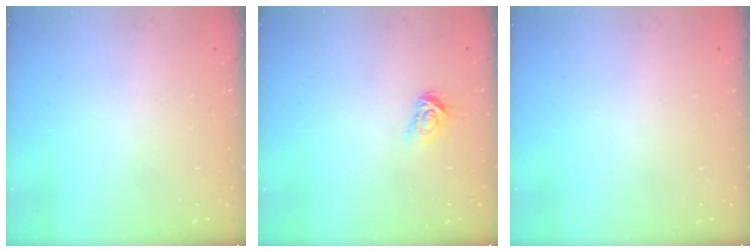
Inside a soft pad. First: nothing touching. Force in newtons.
{"total": 3.6, "press": 3.6, "slide": 0.4}
{"total": 0.0}